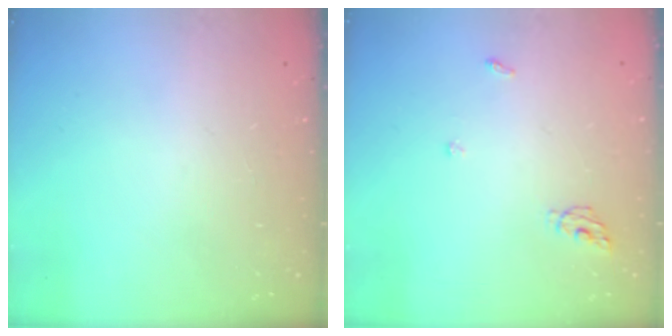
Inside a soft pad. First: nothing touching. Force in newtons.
{"total": 5.2, "press": 5.1, "slide": 0.3}